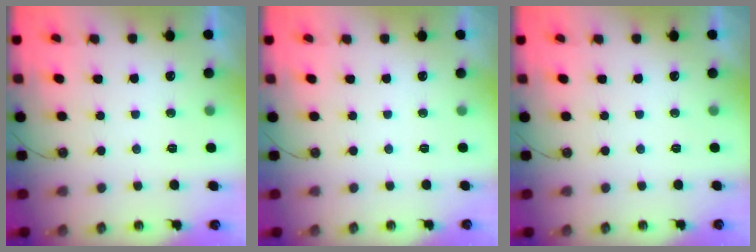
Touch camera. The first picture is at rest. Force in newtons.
{"total": 0.0}
{"total": 0.0}